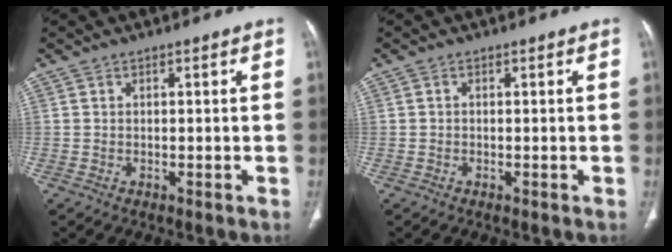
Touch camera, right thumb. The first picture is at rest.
{"total": 0.0}